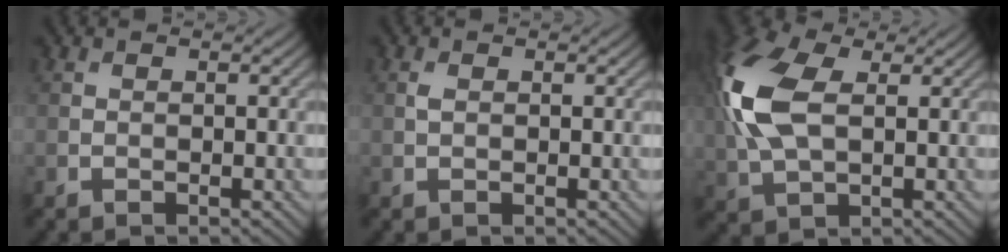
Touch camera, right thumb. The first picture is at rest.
{"total": 0.7, "force": [0.2, 0.4, 0.5], "torque": [-0.015, 0.001, 0.003]}
{"total": 12.4, "force": [2.2, 7.1, 10.0], "torque": [-0.270, 0.016, 0.035]}